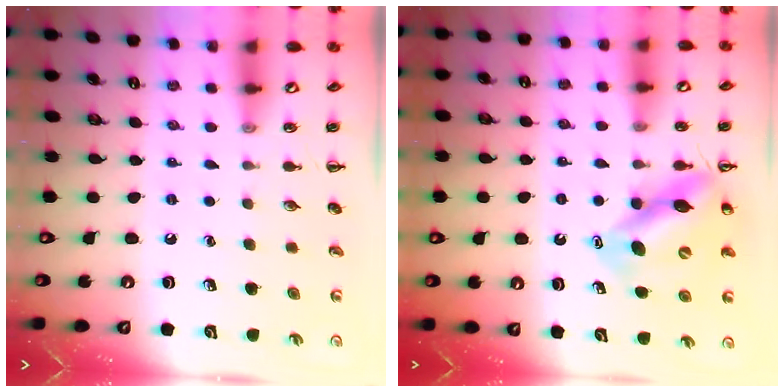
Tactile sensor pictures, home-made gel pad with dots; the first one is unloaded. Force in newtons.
{"total": 11.7, "press": 11.2, "slide": 3.3}